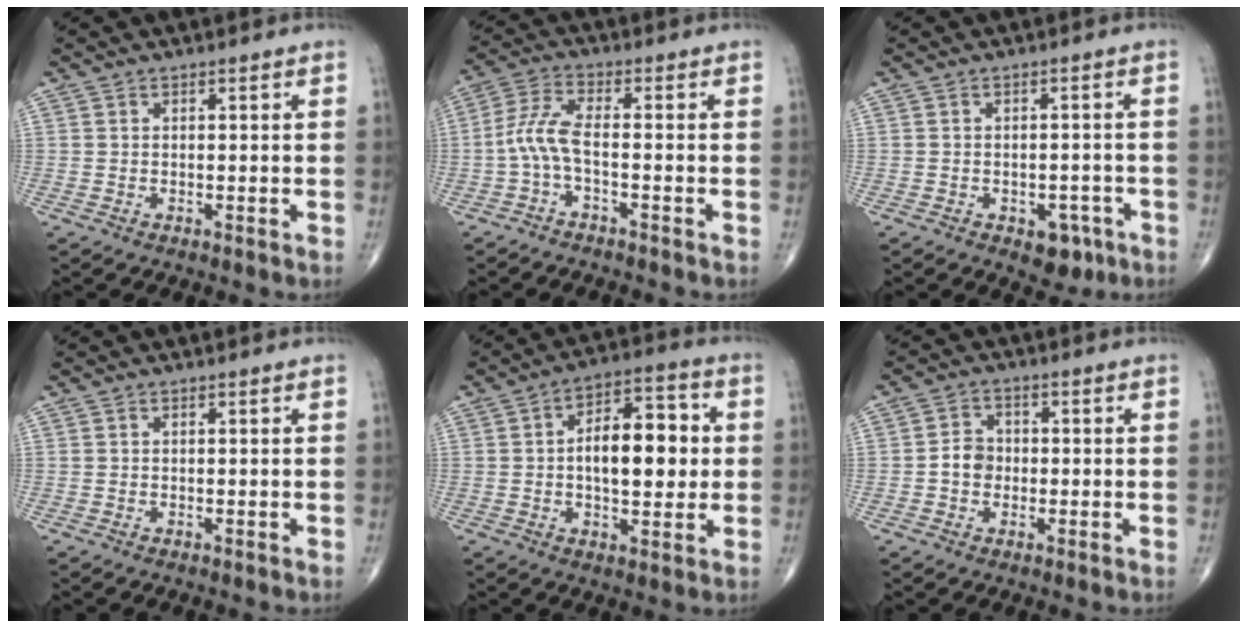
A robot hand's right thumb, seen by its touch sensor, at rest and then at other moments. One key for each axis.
{"total": 5.9, "fx": -1.8, "fy": 1.6, "fz": 5.3, "tx": -0.130, "ty": 0.028, "tz": -0.042}
{"total": 4.9, "fx": -2.5, "fy": 3.1, "fz": 2.9, "tx": -0.015, "ty": 0.015, "tz": -0.027}
{"total": 0.0}
{"total": 13.7, "fx": 0.7, "fy": 6.8, "fz": 11.9, "tx": -0.153, "ty": 0.021, "tz": 0.005}
{"total": 4.1, "fx": -0.7, "fy": 3.5, "fz": 2.1, "tx": -0.021, "ty": 0.014, "tz": -0.019}